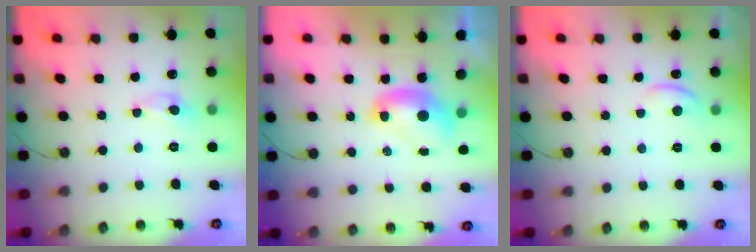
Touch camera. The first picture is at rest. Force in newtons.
{"total": 2.1, "press": 2.1, "slide": 0.2}
{"total": 1.9, "press": 1.8, "slide": 0.6}